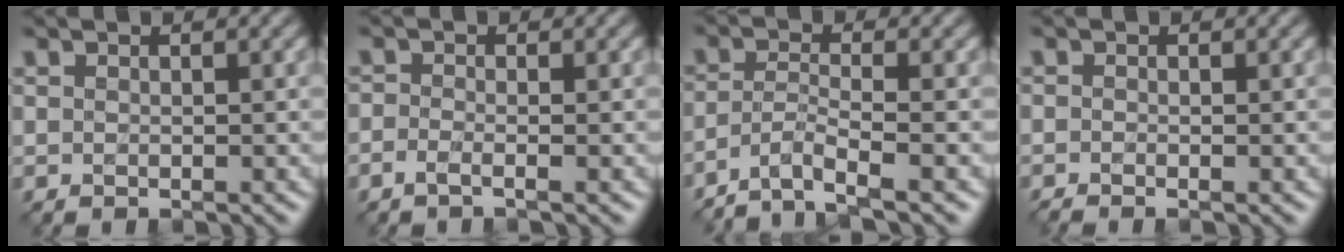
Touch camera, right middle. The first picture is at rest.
{"total": 1.1, "force": [-0.8, 0.3, 0.8], "torque": [-0.021, -0.007, -0.020]}
{"total": 4.2, "force": [-3.0, 0.7, 2.8], "torque": [-0.049, -0.002, -0.067]}
{"total": 0.9, "force": [-0.6, 0.1, 0.6], "torque": [-0.013, -0.012, -0.015]}